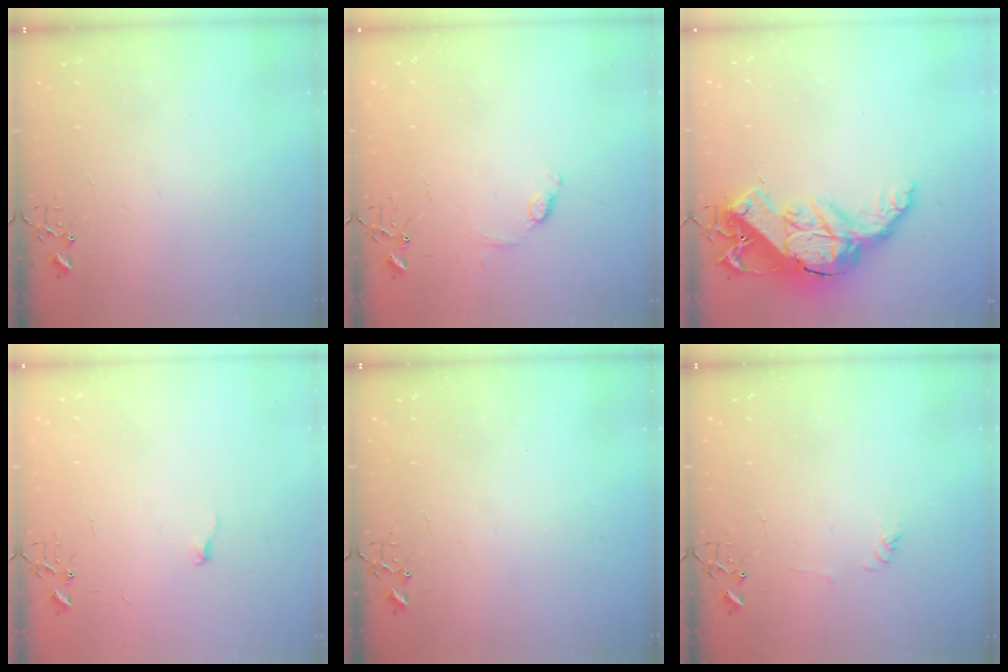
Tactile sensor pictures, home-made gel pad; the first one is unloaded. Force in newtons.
{"total": 7.3, "press": 7.3, "slide": 0.7}
{"total": 19.6, "press": 19.6, "slide": 1.2}
{"total": 3.7, "press": 3.7, "slide": 0.3}
{"total": 0.0}
{"total": 3.7, "press": 3.7, "slide": 0.5}